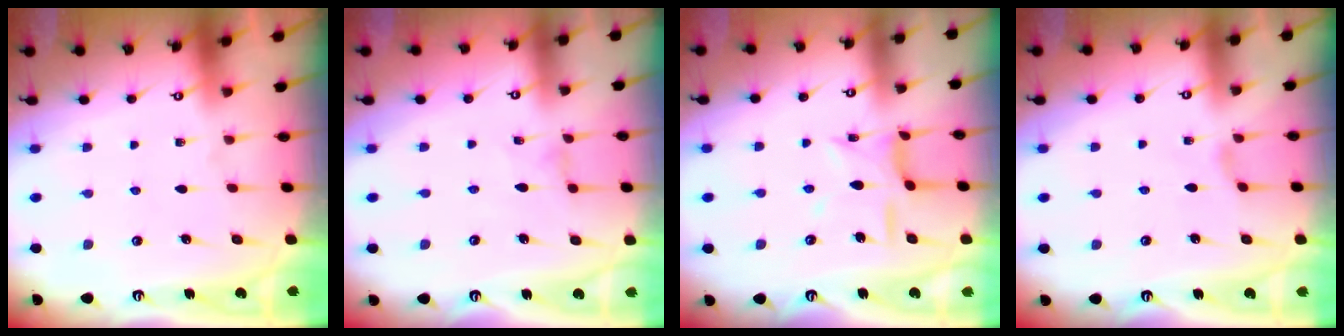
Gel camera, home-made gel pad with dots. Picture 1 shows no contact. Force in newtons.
{"total": 0.0}
{"total": 8.9, "press": 8.9, "slide": 0.5}
{"total": 1.9, "press": 1.8, "slide": 0.5}